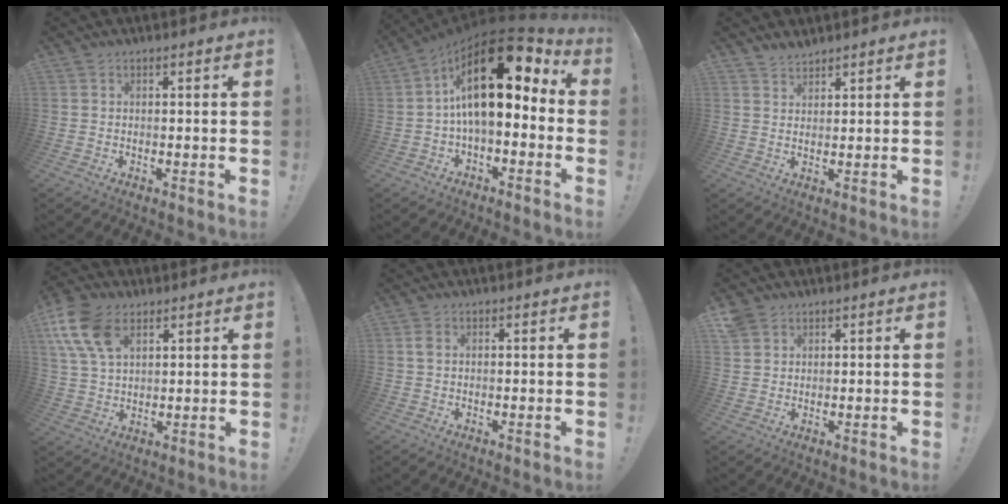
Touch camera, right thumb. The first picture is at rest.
{"total": 20.8, "force": [5.5, 9.0, 17.9], "torque": [-0.306, -0.029, 0.100]}
{"total": 2.9, "force": [2.7, 0.7, 0.6], "torque": [-0.004, -0.022, 0.049]}
{"total": 13.9, "force": [6.6, 8.7, 8.6], "torque": [-0.173, -0.022, 0.127]}
{"total": 1.6, "force": [0.6, 0.9, 1.2], "torque": [-0.024, 0.004, 0.009]}
{"total": 3.4, "force": [2.4, 2.2, 1.0], "torque": [-0.027, -0.006, 0.048]}